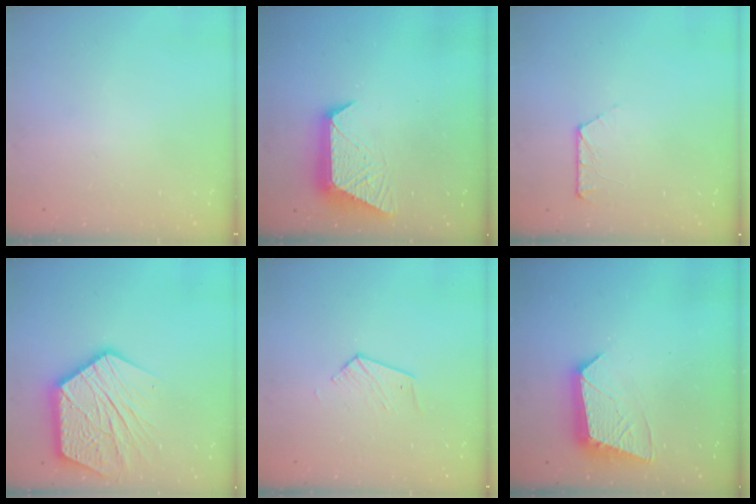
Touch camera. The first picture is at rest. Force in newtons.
{"total": 10.3, "press": 10.3, "slide": 0.8}
{"total": 6.6, "press": 6.5, "slide": 0.8}
{"total": 20.8, "press": 20.7, "slide": 1.6}
{"total": 4.1, "press": 4.1, "slide": 0.4}
{"total": 11.5, "press": 11.5, "slide": 0.7}